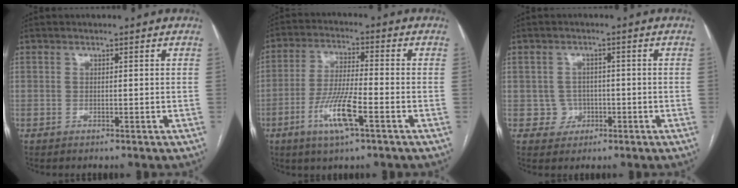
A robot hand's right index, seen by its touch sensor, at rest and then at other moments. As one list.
[{"total": 9.2, "force": [-4.0, 1.0, 8.2], "torque": [-0.166, -0.009, -0.073]}, {"total": 3.1, "force": [-0.7, 3.0, 0.0], "torque": [0.013, 0.011, -0.007]}]